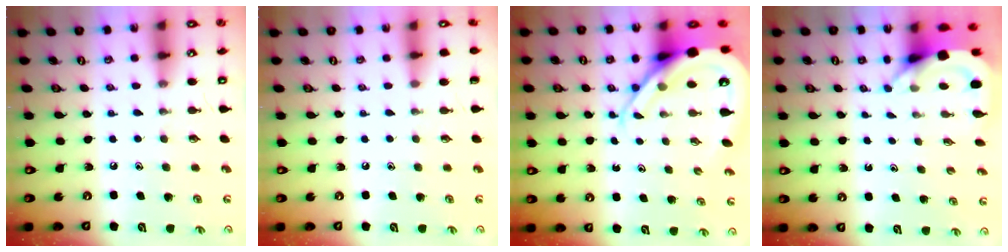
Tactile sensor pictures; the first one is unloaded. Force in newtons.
{"total": 0.0}
{"total": 12.0, "press": 11.9, "slide": 1.3}
{"total": 3.8, "press": 3.8, "slide": 0.2}